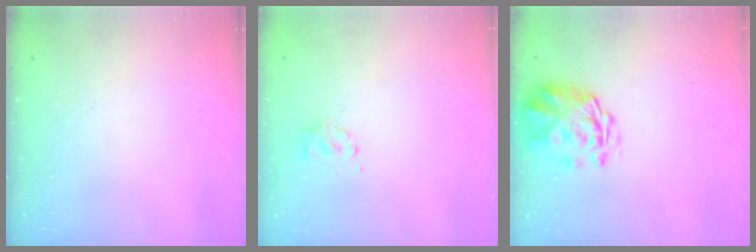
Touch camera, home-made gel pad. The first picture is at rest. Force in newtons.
{"total": 2.8, "press": 2.7, "slide": 0.8}
{"total": 3.2, "press": 2.8, "slide": 1.6}